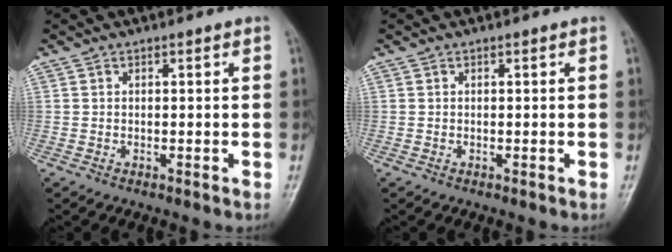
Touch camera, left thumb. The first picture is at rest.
{"total": 0.0}